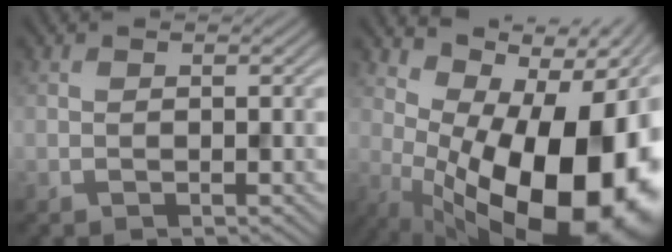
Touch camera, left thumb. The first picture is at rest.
{"total": 20.3, "force": [-3.2, 10.1, 17.3], "torque": [-0.210, -0.020, -0.035]}